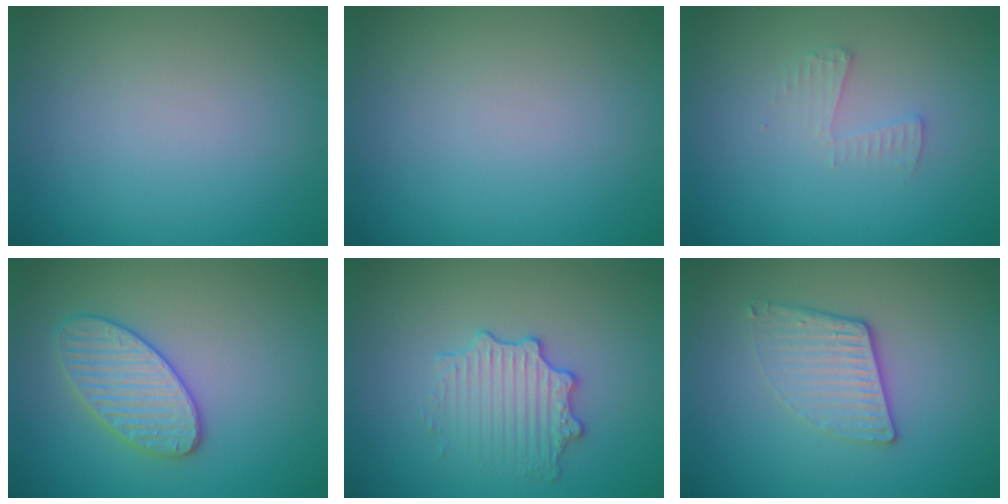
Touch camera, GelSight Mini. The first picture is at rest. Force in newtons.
{"total": 0.0}
{"total": 1.4, "press": 1.4, "slide": 0.1}
{"total": 3.5, "press": 3.5, "slide": 0.3}
{"total": 2.9, "press": 2.8, "slide": 0.7}
{"total": 3.3, "press": 2.6, "slide": 2.1}